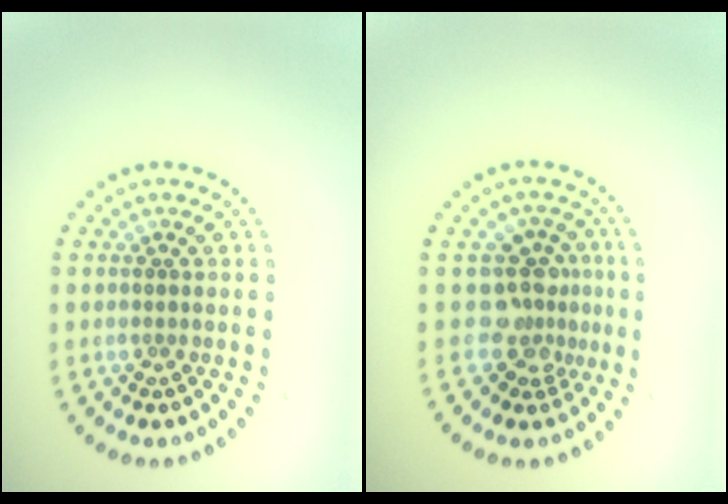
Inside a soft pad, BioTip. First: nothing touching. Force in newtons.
{"total": 3.5, "press": 2.7, "slide": 2.2}